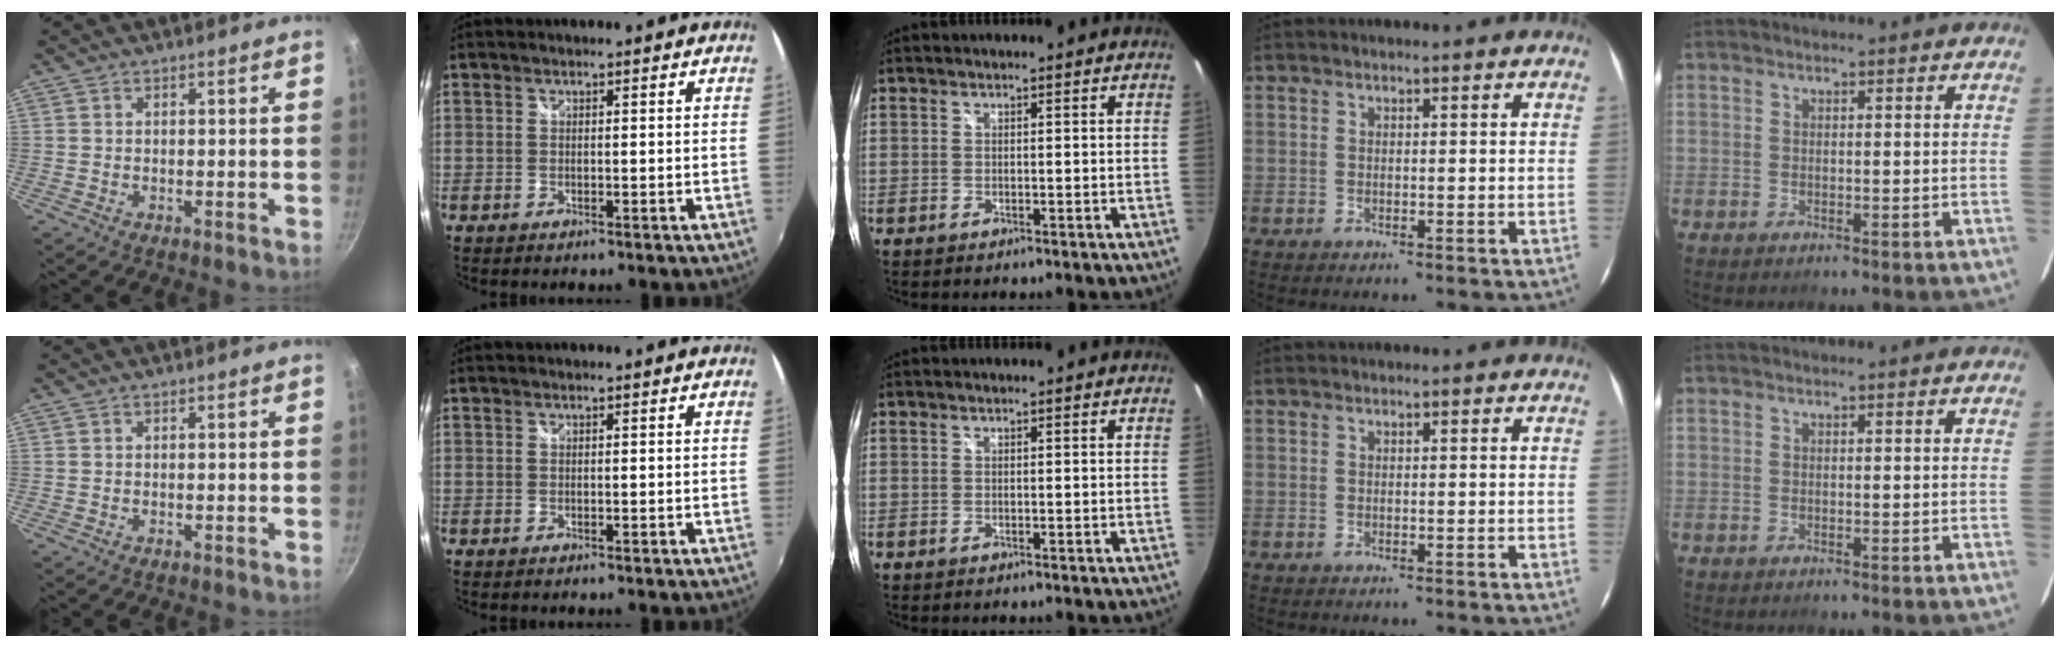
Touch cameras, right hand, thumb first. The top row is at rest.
{}